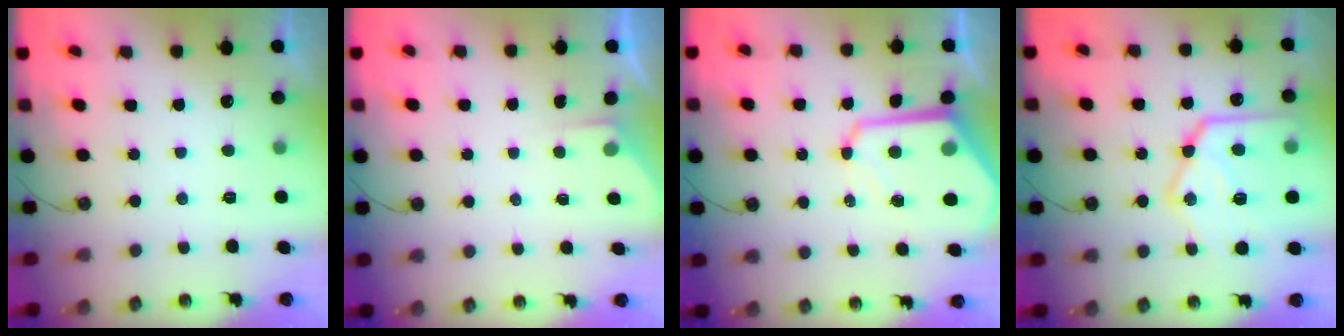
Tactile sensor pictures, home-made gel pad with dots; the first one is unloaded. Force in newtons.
{"total": 2.7, "press": 2.7, "slide": 0.4}
{"total": 11.9, "press": 11.8, "slide": 1.1}
{"total": 23.0, "press": 22.9, "slide": 2.5}